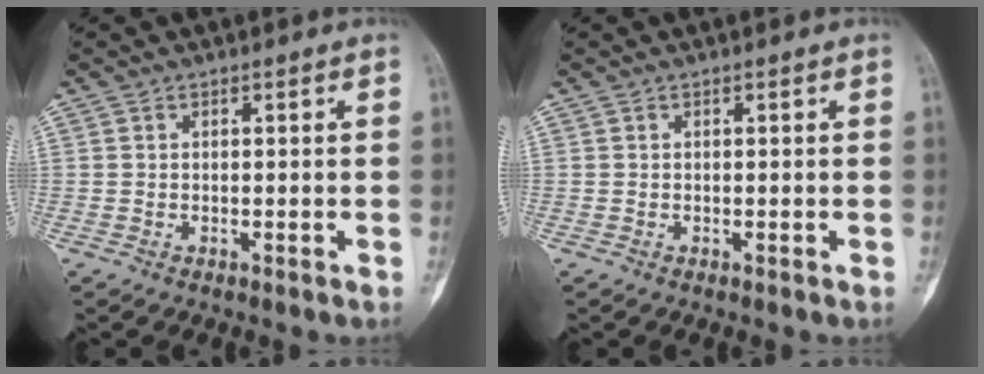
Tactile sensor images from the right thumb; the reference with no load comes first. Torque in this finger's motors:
{"motor_torque": [0.26, 0.16, 0.08, -0.06, 0.03]}